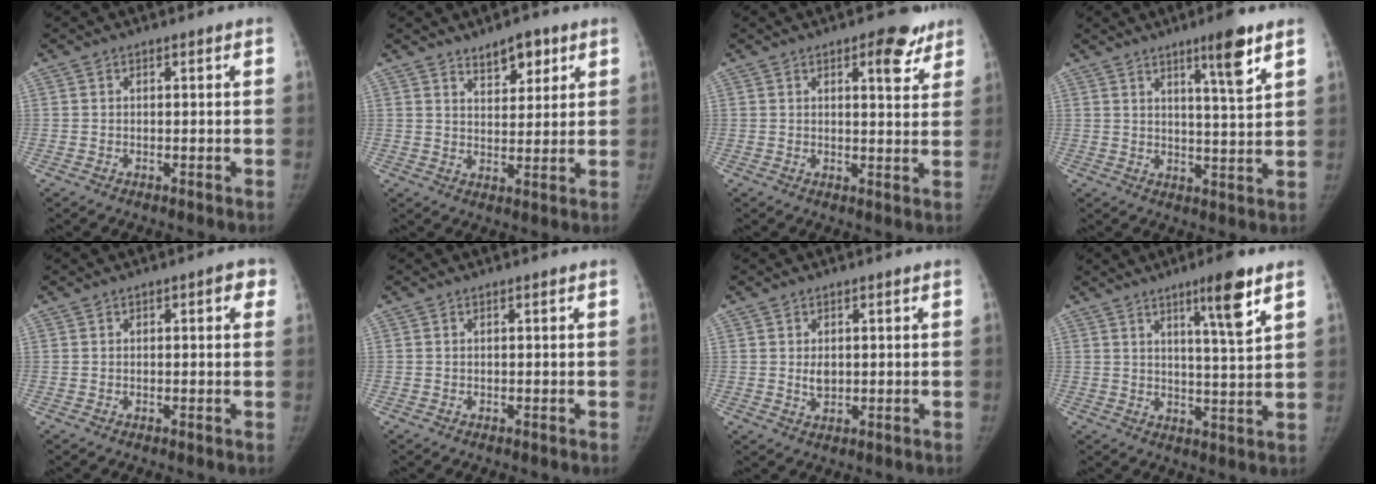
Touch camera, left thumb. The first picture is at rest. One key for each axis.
{"total": 5.8, "fx": 3.9, "fy": 2.8, "fz": 3.3, "tx": -0.024, "ty": -0.027, "tz": 0.061}
{"total": 7.0, "fx": 4.1, "fy": 2.8, "fz": 4.9, "tx": -0.040, "ty": -0.019, "tz": 0.047}
{"total": 8.1, "fx": 4.9, "fy": 0.6, "fz": 6.5, "tx": -0.096, "ty": -0.031, "tz": 0.076}
{"total": 2.7, "fx": 1.1, "fy": 1.3, "fz": 2.1, "tx": -0.008, "ty": 0.005, "tz": 0.007}
{"total": 0.0}
{"total": 2.4, "fx": 0.3, "fy": 1.6, "fz": 1.7, "tx": -0.021, "ty": -0.007, "tz": 0.010}
{"total": 9.1, "fx": 5.2, "fy": 0.6, "fz": 7.5, "tx": -0.113, "ty": -0.032, "tz": 0.082}